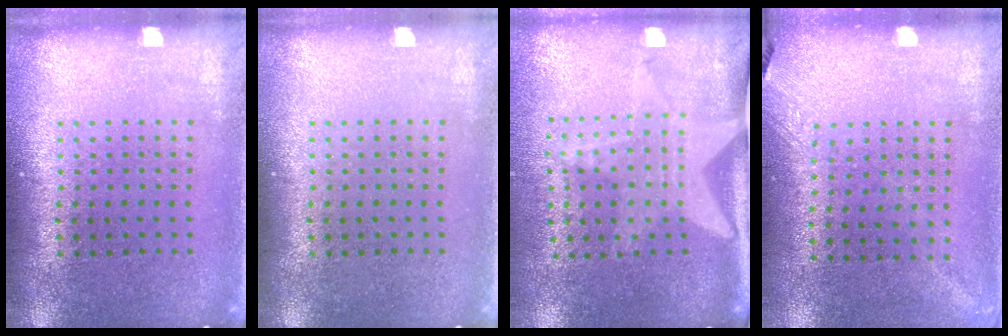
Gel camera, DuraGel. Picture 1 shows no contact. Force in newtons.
{"total": 0.0}
{"total": 2.1, "press": 1.5, "slide": 1.5}
{"total": 1.2, "press": 0.9, "slide": 0.7}